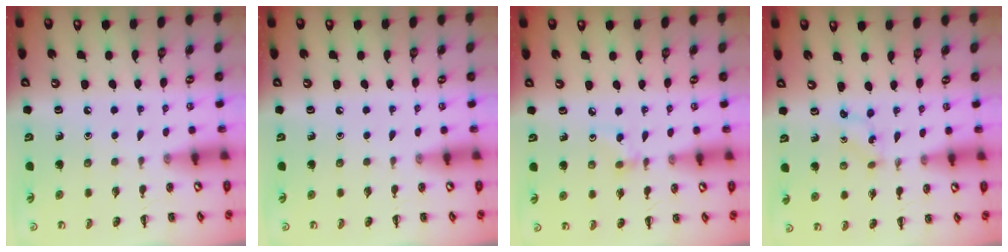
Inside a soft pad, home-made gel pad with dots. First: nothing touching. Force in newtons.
{"total": 0.0}
{"total": 2.9, "press": 2.7, "slide": 1.0}
{"total": 0.0}